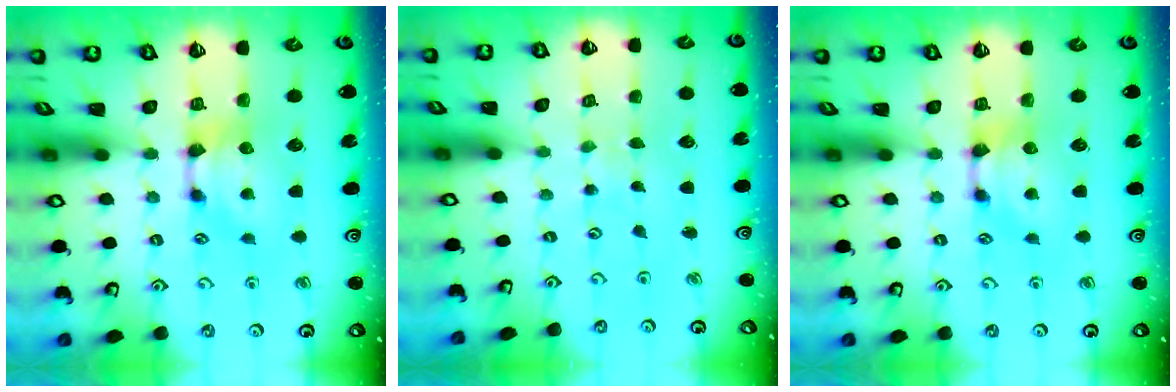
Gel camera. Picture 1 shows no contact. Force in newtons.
{"total": 6.1, "press": 6.1, "slide": 0.2}
{"total": 0.0}